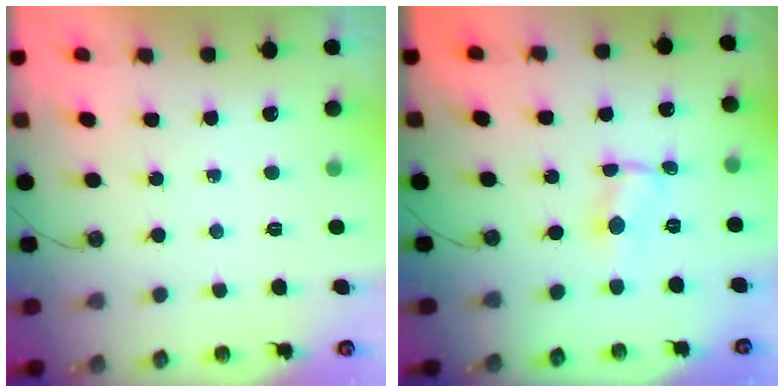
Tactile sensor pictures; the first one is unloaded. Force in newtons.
{"total": 0.7, "press": 0.7, "slide": 0.1}